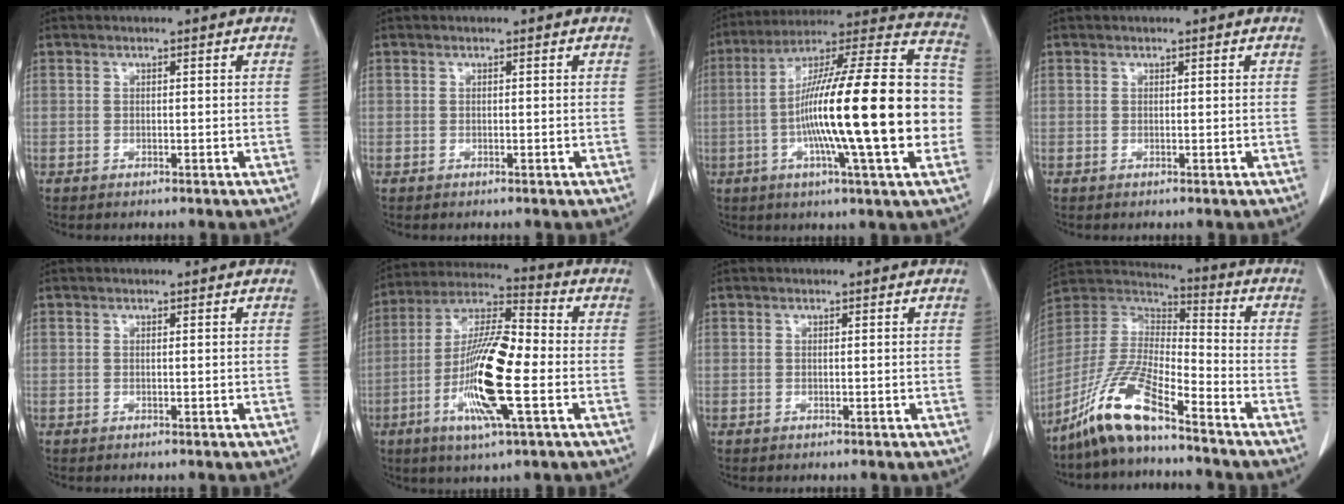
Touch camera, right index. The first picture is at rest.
{"total": 0.0}
{"total": 26.5, "force": [-3.7, 1.9, 26.2], "torque": [-0.382, 0.009, -0.072]}
{"total": 0.0}
{"total": 0.0}
{"total": 15.5, "force": [-3.6, 2.2, 14.9], "torque": [-0.291, -0.005, -0.068]}
{"total": 0.0}
{"total": 12.6, "force": [-9.1, 1.5, 8.6], "torque": [-0.192, -0.006, -0.175]}